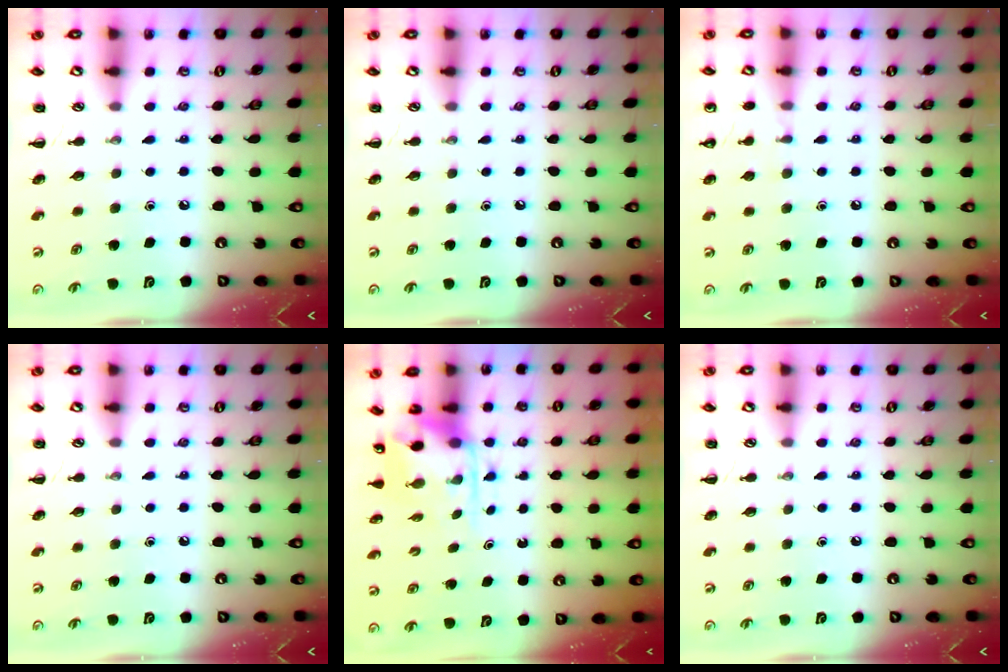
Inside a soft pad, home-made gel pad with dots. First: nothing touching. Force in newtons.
{"total": 0.0}
{"total": 6.0, "press": 5.7, "slide": 1.9}
{"total": 0.0}
{"total": 4.6, "press": 4.6, "slide": 0.5}
{"total": 0.0}